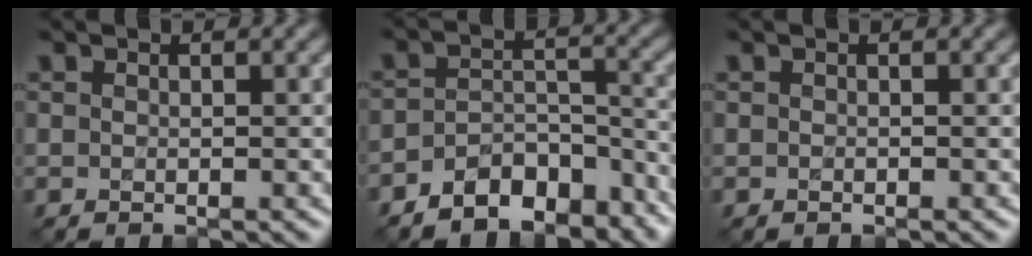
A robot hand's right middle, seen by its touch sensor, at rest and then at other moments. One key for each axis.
{"total": 6.9, "fx": -5.4, "fy": 3.3, "fz": 2.8, "tx": -0.033, "ty": -0.014, "tz": -0.086}
{"total": 0.0}